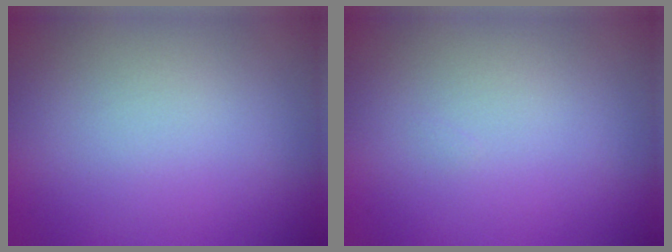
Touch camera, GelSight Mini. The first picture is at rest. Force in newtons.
{"total": 0.0}